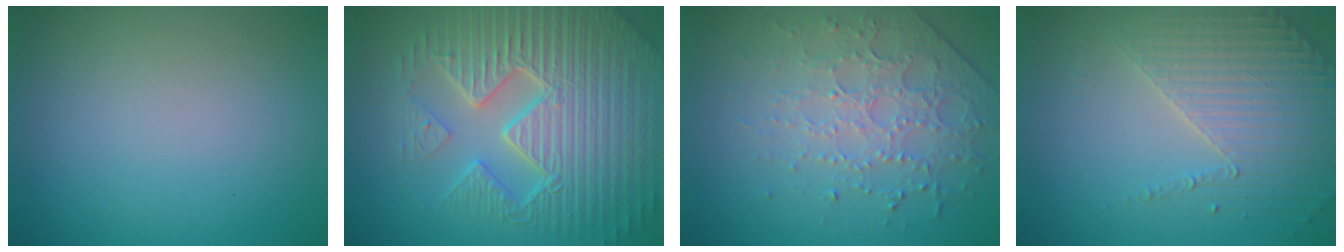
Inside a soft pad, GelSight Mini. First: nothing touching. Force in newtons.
{"total": 10.0, "press": 6.7, "slide": 7.4}
{"total": 4.3, "press": 3.1, "slide": 3.0}
{"total": 4.1, "press": 3.3, "slide": 2.4}